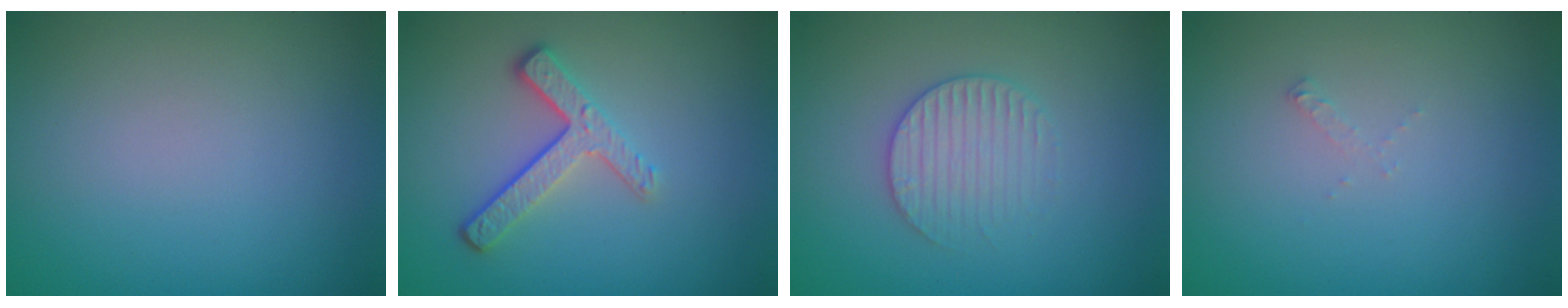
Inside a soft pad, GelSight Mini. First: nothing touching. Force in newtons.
{"total": 3.4, "press": 2.6, "slide": 2.3}
{"total": 2.8, "press": 2.7, "slide": 0.6}
{"total": 0.5, "press": 0.5, "slide": 0.1}